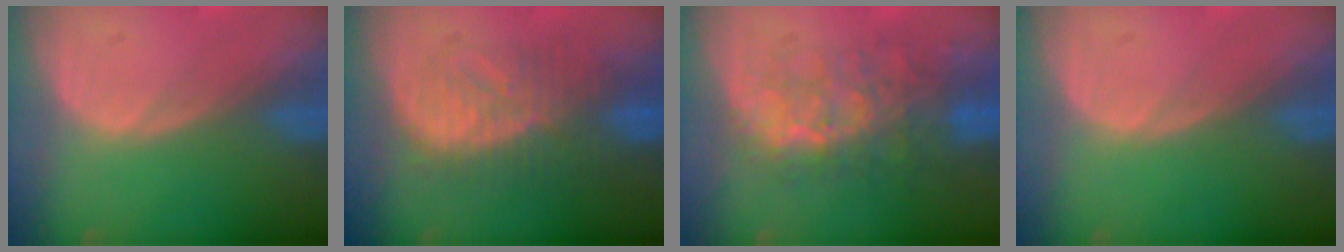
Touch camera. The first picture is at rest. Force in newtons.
{"total": 9.1, "press": 8.7, "slide": 2.7}
{"total": 9.7, "press": 8.8, "slide": 4.0}
{"total": 0.0}